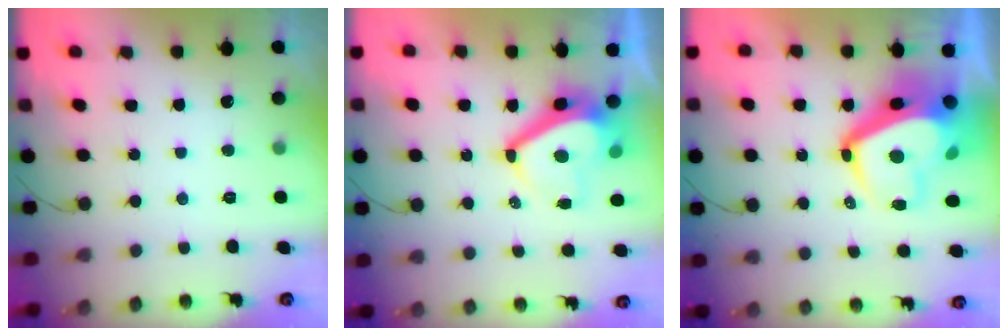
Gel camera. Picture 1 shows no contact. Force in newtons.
{"total": 10.1, "press": 10.1, "slide": 0.9}
{"total": 13.3, "press": 13.3, "slide": 1.2}